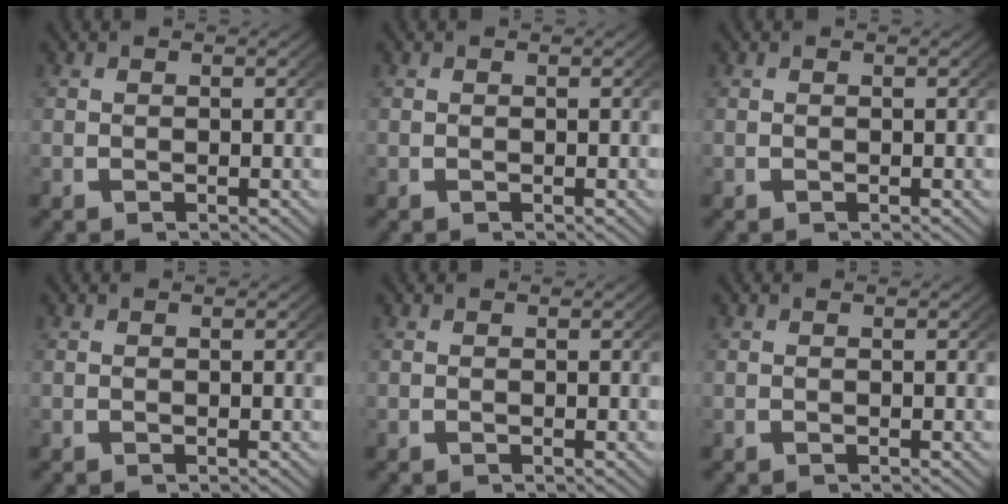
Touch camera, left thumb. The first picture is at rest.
{"total": 0.0}
{"total": 0.0}
{"total": 0.0}
{"total": 0.0}
{"total": 0.0}